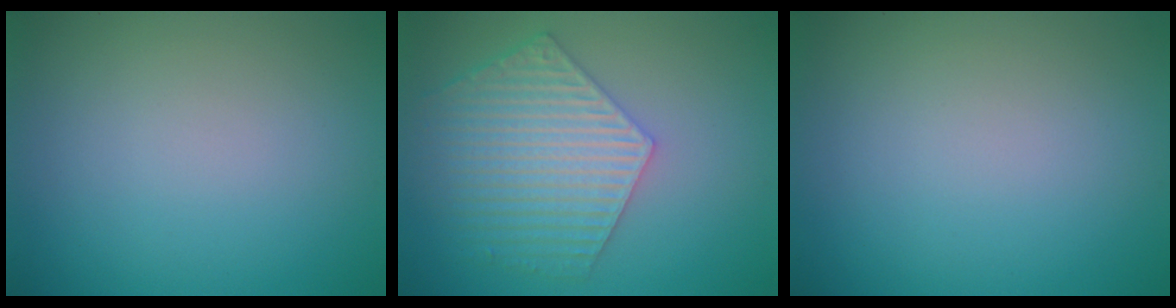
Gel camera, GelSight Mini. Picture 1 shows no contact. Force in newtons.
{"total": 6.5, "press": 5.0, "slide": 4.2}
{"total": 0.0}